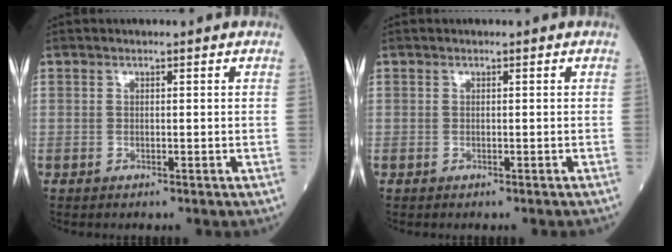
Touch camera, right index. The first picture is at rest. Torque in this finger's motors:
{"motor_torque": [-0.48, 0.08, -0.19, -0.03]}